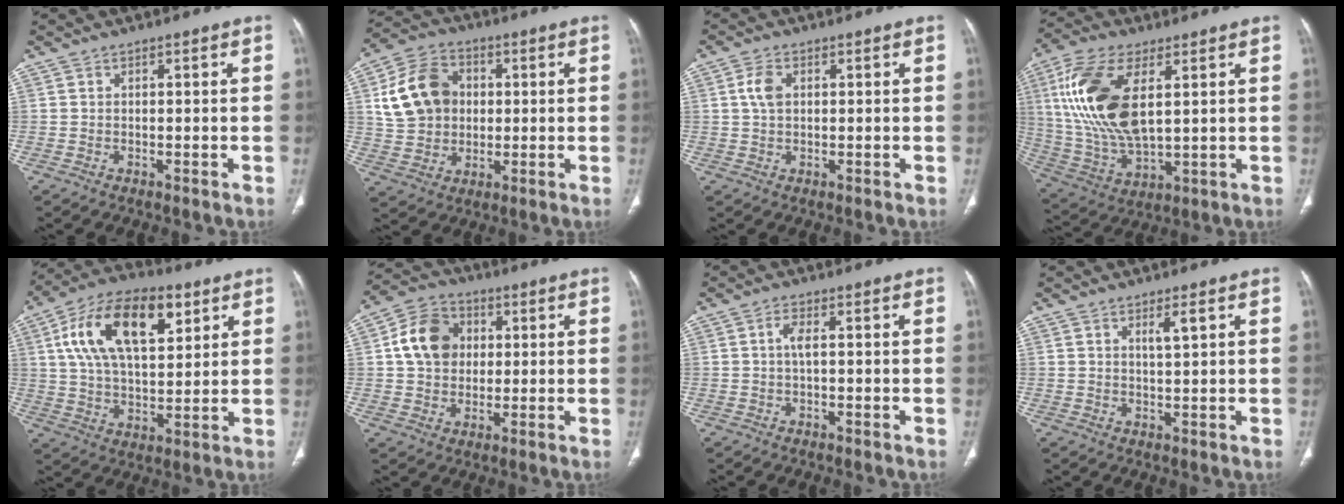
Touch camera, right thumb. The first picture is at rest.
{"total": 13.8, "force": [2.3, 11.1, 7.8], "torque": [-0.125, 0.013, 0.043]}
{"total": 3.5, "force": [0.8, 2.2, 2.6], "torque": [-0.055, 0.003, 0.015]}
{"total": 18.9, "force": [4.7, 9.0, 15.9], "torque": [-0.335, -0.014, 0.095]}
{"total": 20.0, "force": [7.6, 10.2, 15.4], "torque": [-0.252, -0.003, 0.130]}
{"total": 11.2, "force": [1.8, 9.1, 6.2], "torque": [-0.091, 0.010, 0.023]}
{"total": 2.4, "force": [0.0, 0.9, 2.2], "torque": [-0.049, 0.002, -0.003]}
{"total": 2.6, "force": [1.2, 0.4, 2.2], "torque": [-0.043, -0.008, 0.022]}